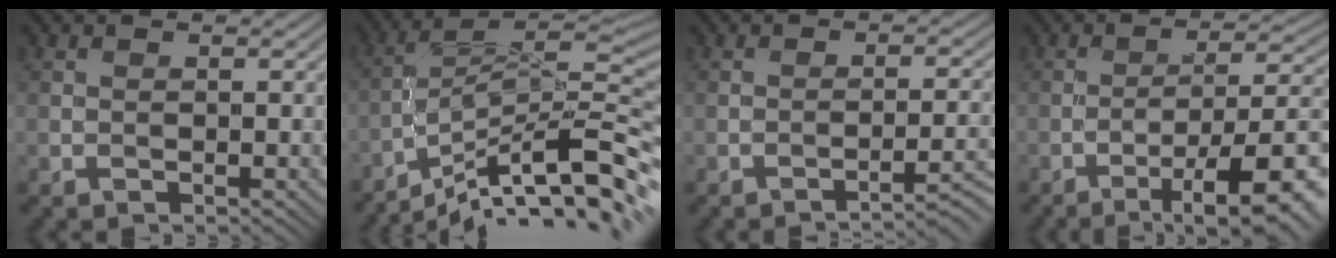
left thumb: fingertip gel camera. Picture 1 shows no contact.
{"total": 13.6, "force": [-8.4, 3.0, 10.3], "torque": [-0.189, 0.013, -0.142]}
{"total": 4.2, "force": [-2.9, 0.6, 2.9], "torque": [-0.042, 0.012, -0.048]}
{"total": 11.5, "force": [-5.7, 2.7, 9.6], "torque": [-0.148, 0.007, -0.079]}